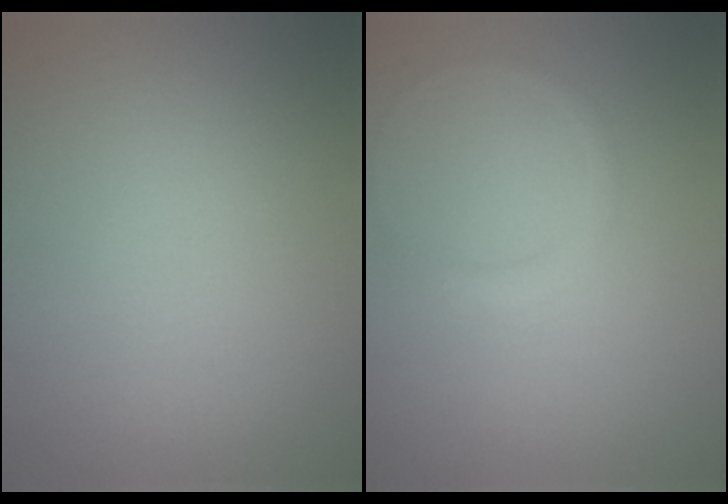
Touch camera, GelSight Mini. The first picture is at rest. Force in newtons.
{"total": 0.8, "press": 0.8, "slide": 0.0}